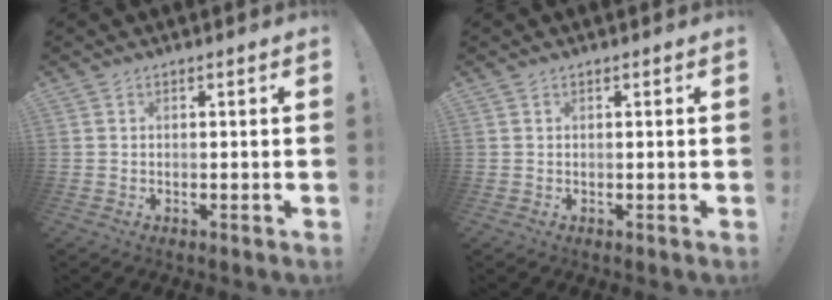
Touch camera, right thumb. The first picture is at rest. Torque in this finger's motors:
{"motor_torque": [0.00, 0.07, -0.08, 0.10, 0.04]}